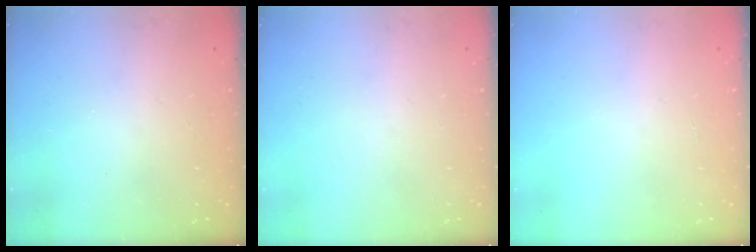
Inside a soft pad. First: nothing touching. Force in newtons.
{"total": 0.0}
{"total": 2.2, "press": 2.2, "slide": 0.2}